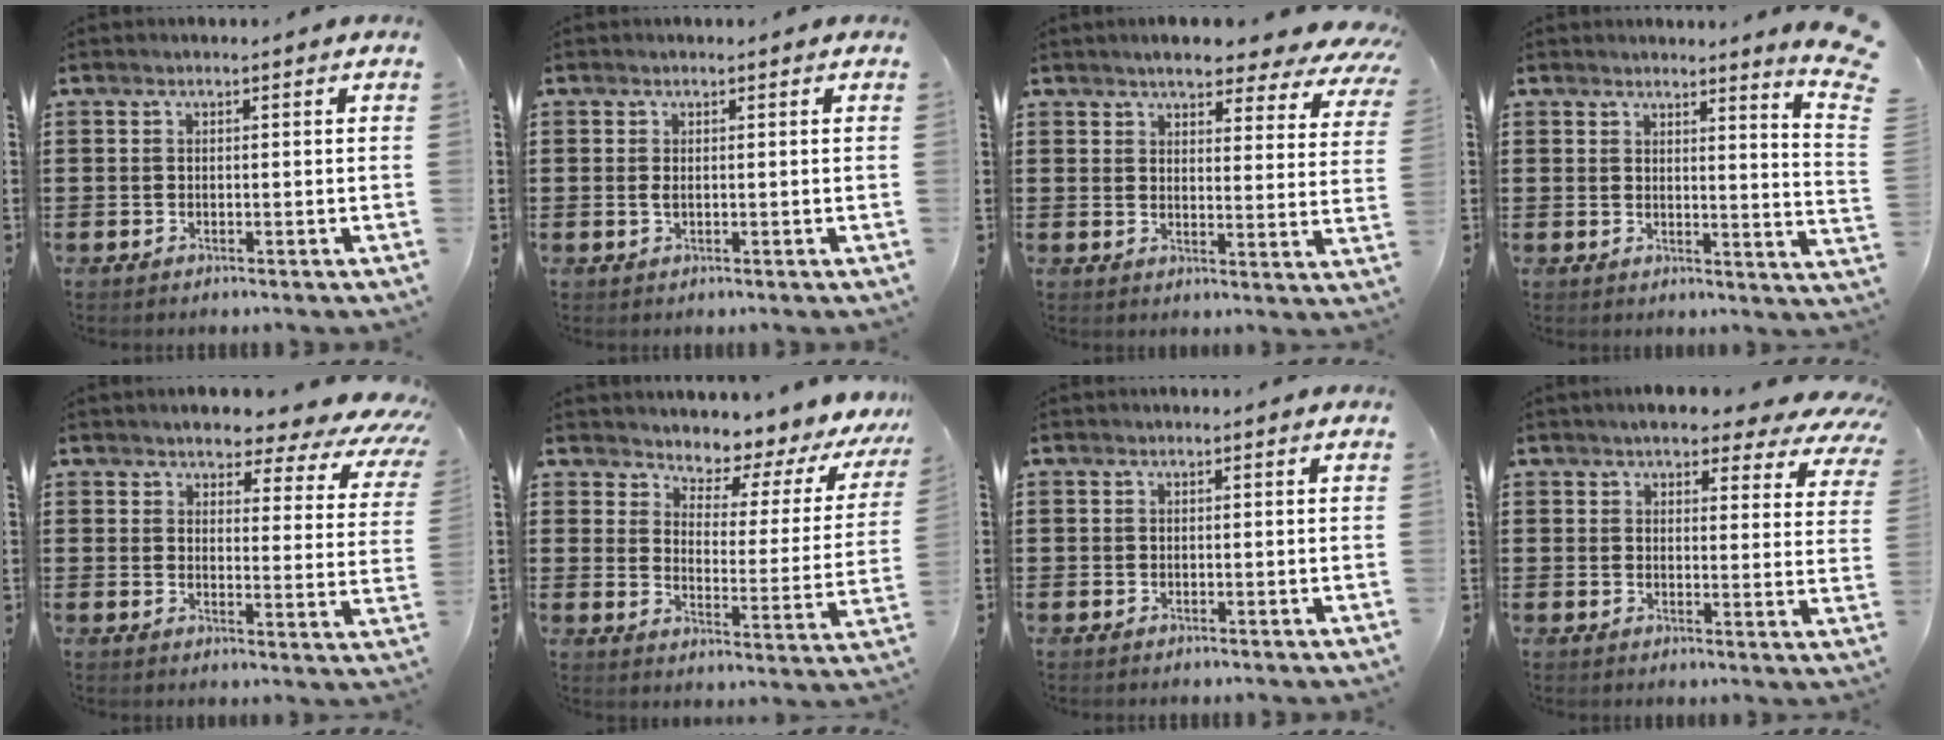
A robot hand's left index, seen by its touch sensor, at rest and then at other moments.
{"total": 0.9, "force": [0.1, 0.3, 0.9], "torque": [-0.019, 0.000, 0.002]}
{"total": 5.6, "force": [5.0, 0.8, 2.4], "torque": [-0.049, -0.028, 0.083]}
{"total": 3.5, "force": [2.9, -1.0, 1.8], "torque": [-0.041, -0.025, 0.045]}
{"total": 4.4, "force": [3.9, 0.8, 1.8], "torque": [-0.049, -0.029, 0.061]}
{"total": 3.5, "force": [3.1, 1.1, 1.2], "torque": [-0.031, -0.039, 0.039]}
{"total": 0.0}
{"total": 5.3, "force": [4.7, 1.4, 1.9], "torque": [-0.048, -0.015, 0.083]}